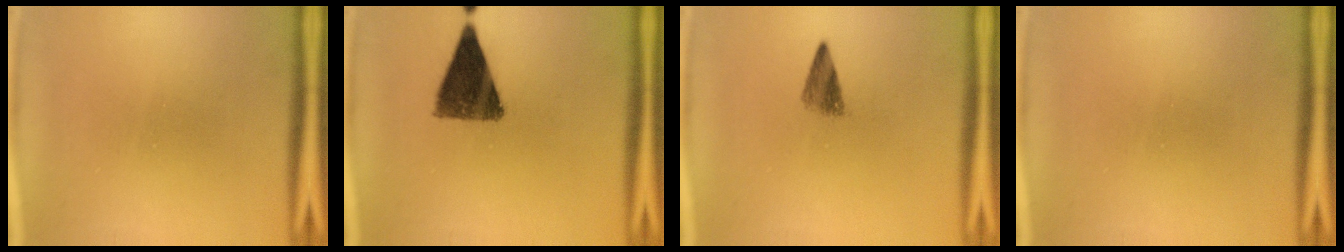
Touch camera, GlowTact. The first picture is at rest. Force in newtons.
{"total": 11.1}
{"total": 2.7}
{"total": 0.0}